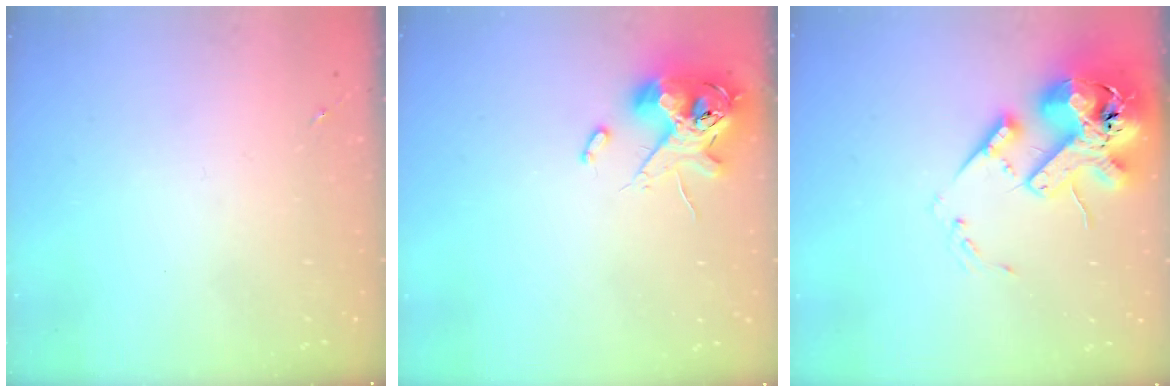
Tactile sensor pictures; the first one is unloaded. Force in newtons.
{"total": 13.2, "press": 13.0, "slide": 2.3}
{"total": 18.6, "press": 18.4, "slide": 3.2}